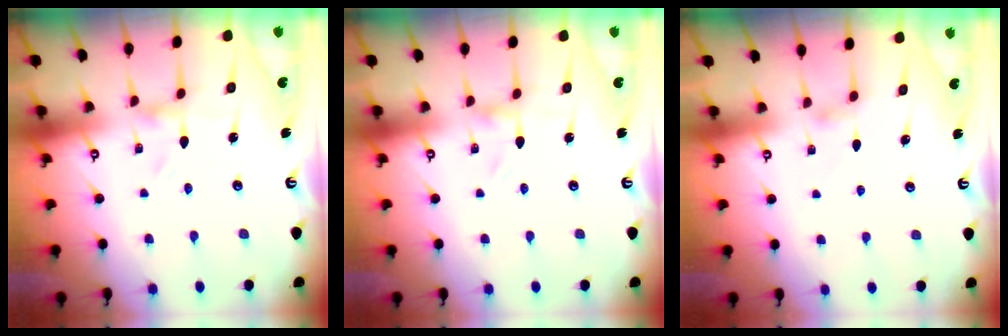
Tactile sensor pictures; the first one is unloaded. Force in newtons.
{"total": 0.0}
{"total": 1.3, "press": 1.3, "slide": 0.3}